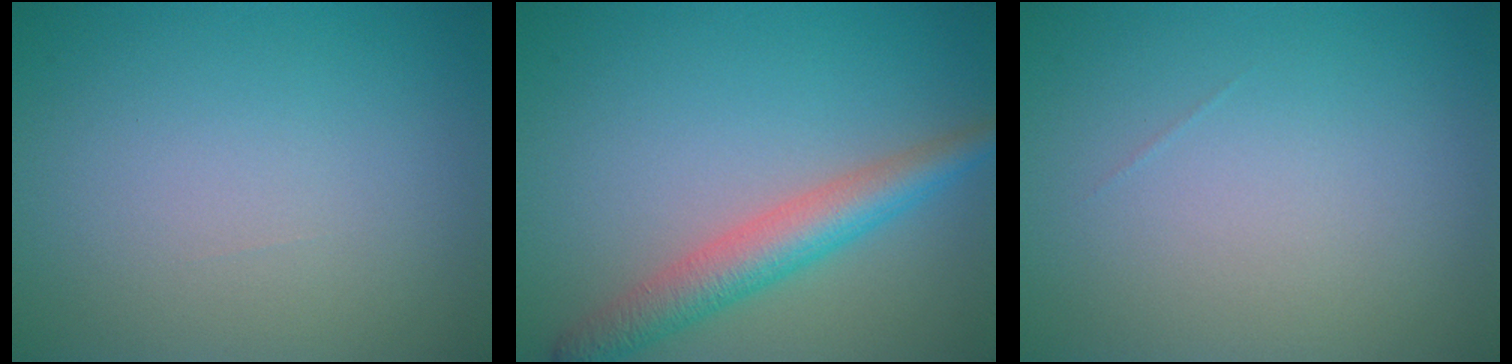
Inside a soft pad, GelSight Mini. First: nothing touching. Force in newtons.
{"total": 4.4, "press": 4.4, "slide": 0.1}
{"total": 0.0}